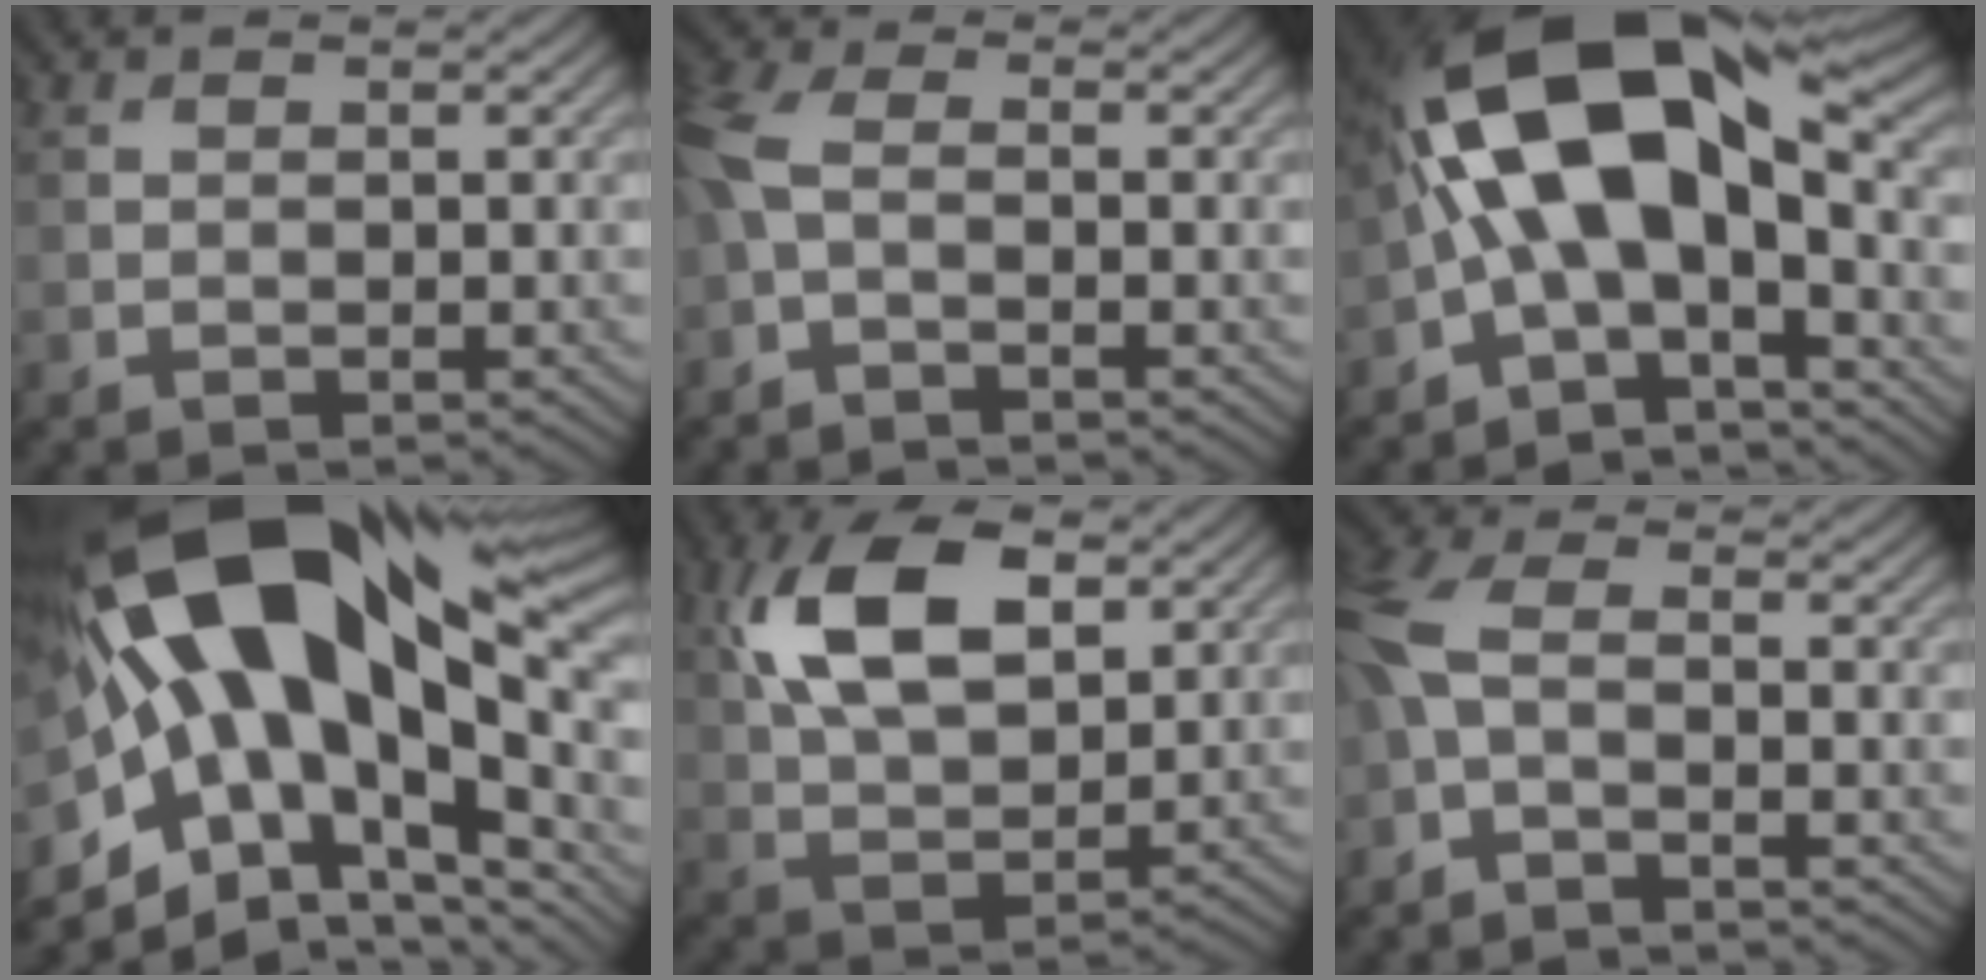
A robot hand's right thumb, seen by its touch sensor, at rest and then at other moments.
{"total": 5.4, "force": [-1.2, 2.7, 4.5], "torque": [-0.123, 0.004, -0.038]}
{"total": 17.1, "force": [0.1, 7.8, 15.2], "torque": [-0.274, 0.023, -0.016]}
{"total": 22.0, "force": [2.0, 11.8, 18.5], "torque": [-0.377, -0.018, 0.048]}
{"total": 12.1, "force": [4.4, 6.4, 9.2], "torque": [-0.198, 0.015, 0.082]}
{"total": 6.0, "force": [-1.7, 2.8, 5.1], "torque": [-0.133, 0.002, -0.049]}